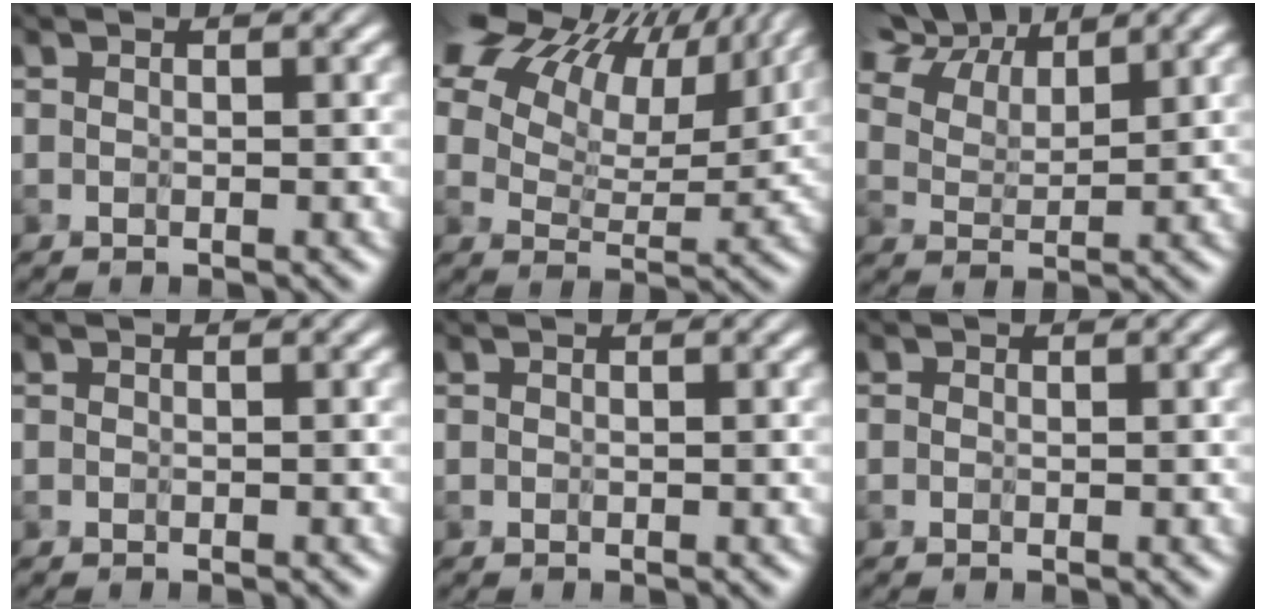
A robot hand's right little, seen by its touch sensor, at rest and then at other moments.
{"total": 17.6, "force": [10.4, 9.3, 10.7], "torque": [-0.204, 0.066, 0.161]}
{"total": 10.5, "force": [7.7, 5.0, 5.1], "torque": [-0.114, 0.024, 0.129]}
{"total": 0.0}
{"total": 0.0}
{"total": 0.5, "force": [0.3, 0.4, 0.2], "torque": [-0.003, -0.003, -0.002]}